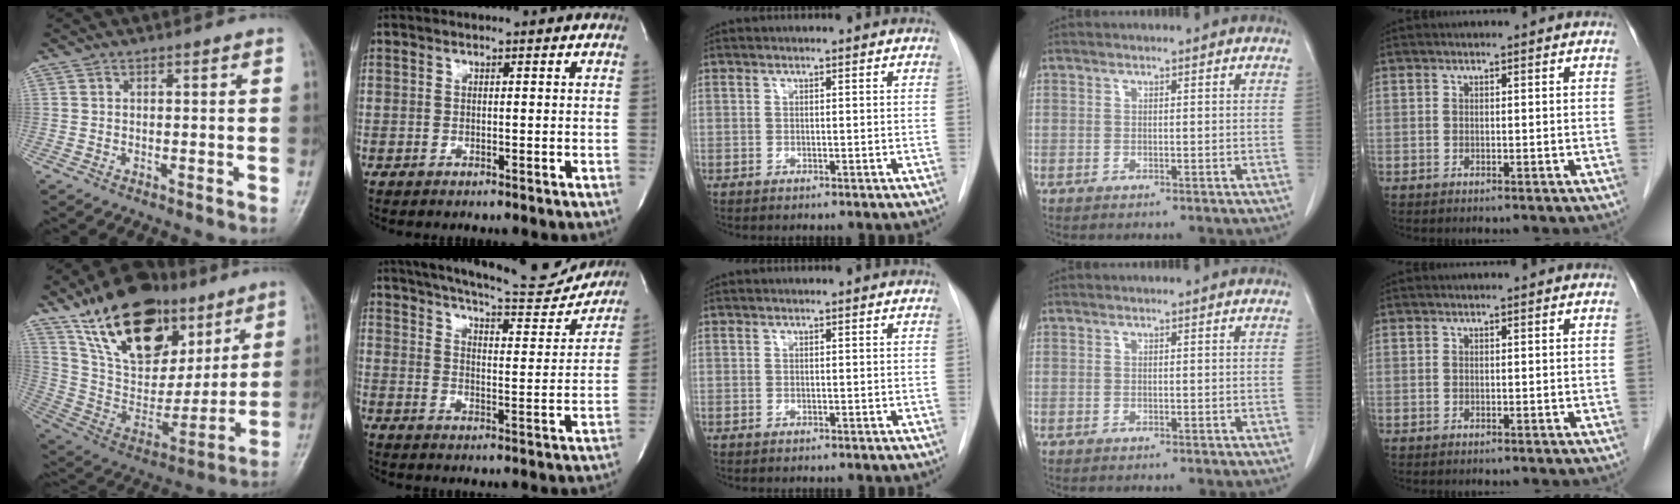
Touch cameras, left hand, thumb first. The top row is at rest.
{"thumb": {"total": 27.2, "force": [15.1, 15.5, 16.6], "torque": [-0.248, -0.028, 0.271]}, "index": {"total": 18.3, "force": [16.8, 2.8, 6.7], "torque": [-0.101, -0.025, 0.220]}}